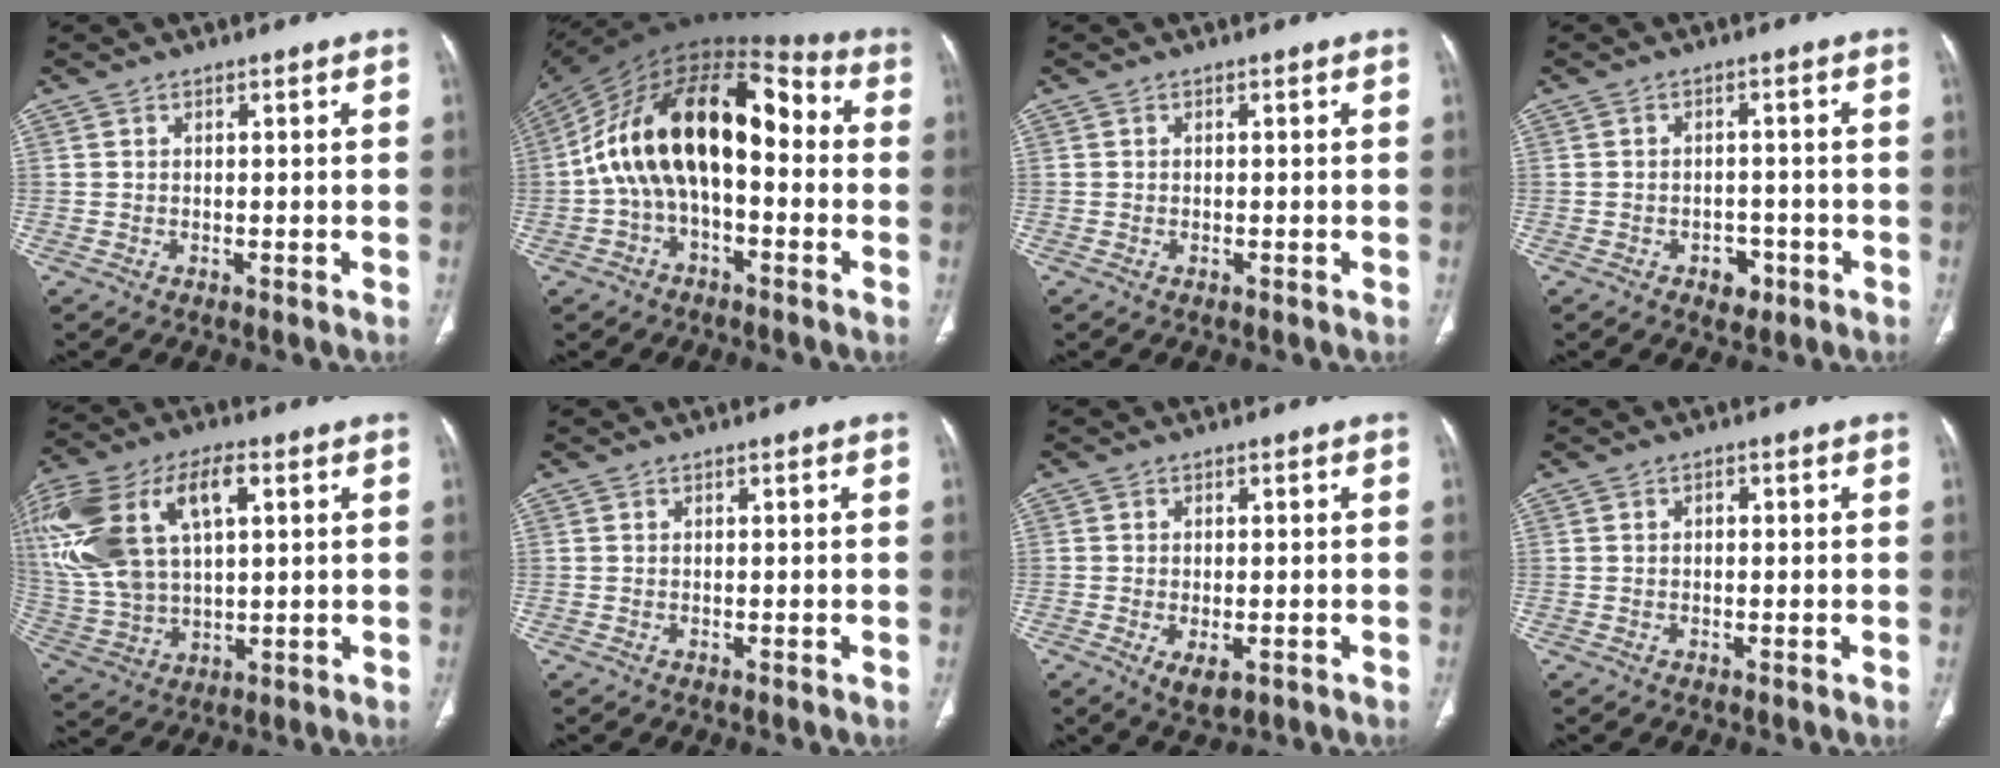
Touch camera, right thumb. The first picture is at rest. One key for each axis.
{"total": 22.3, "fx": -0.1, "fy": 12.3, "fz": 18.6, "tx": -0.300, "ty": 0.060, "tz": -0.014}
{"total": 0.0}
{"total": 3.8, "fx": -1.9, "fy": 2.6, "fz": 1.9, "tx": -0.010, "ty": 0.014, "tz": -0.022}
{"total": 24.8, "fx": 7.5, "fy": 13.7, "fz": 19.3, "tx": -0.444, "ty": 0.022, "tz": 0.145}
{"total": 0.0}
{"total": 4.4, "fx": -1.6, "fy": 2.1, "fz": 3.5, "tx": -0.063, "ty": -0.004, "tz": -0.018}
{"total": 0.9, "fx": 0.1, "fy": 0.6, "fz": 0.7, "tx": -0.010, "ty": 0.005, "tz": 0.001}